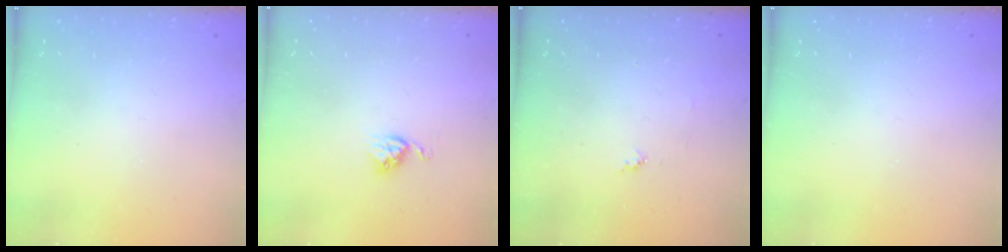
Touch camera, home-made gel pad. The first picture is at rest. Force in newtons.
{"total": 3.9, "press": 3.9, "slide": 0.4}
{"total": 3.9, "press": 3.9, "slide": 0.4}
{"total": 0.0}